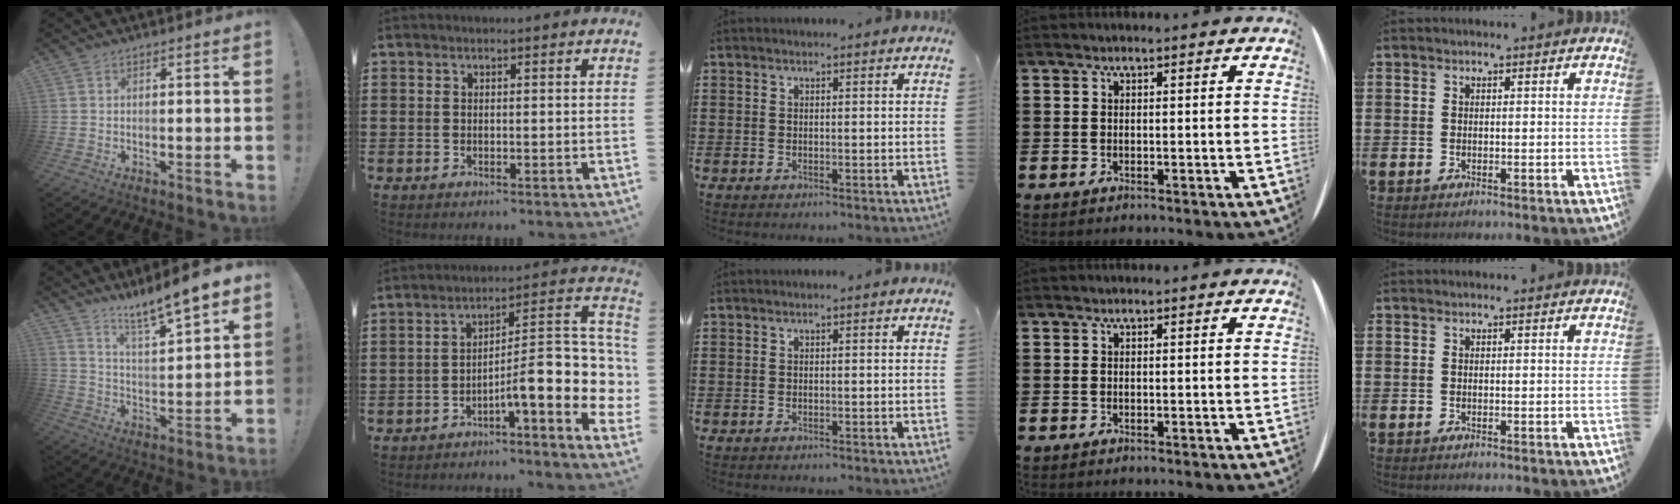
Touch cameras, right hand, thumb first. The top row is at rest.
{"thumb": {"total": 10.5, "force": [9.2, 0.4, 5.1], "torque": [-0.089, -0.076, 0.152]}, "index": {"total": 12.1, "force": [-2.6, 2.5, 11.5], "torque": [-0.161, -0.038, -0.054]}}